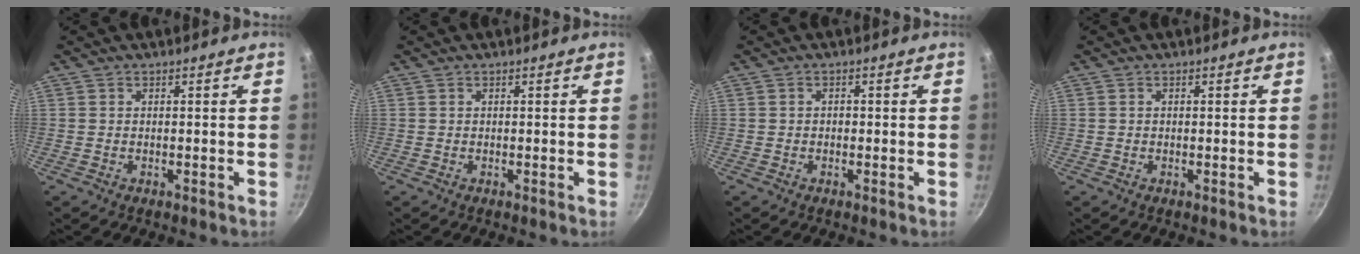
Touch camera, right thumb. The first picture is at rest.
{"total": 0.0}
{"total": 0.8, "force": [-0.3, 0.6, 0.3], "torque": [-0.005, 0.003, -0.005]}
{"total": 0.0}